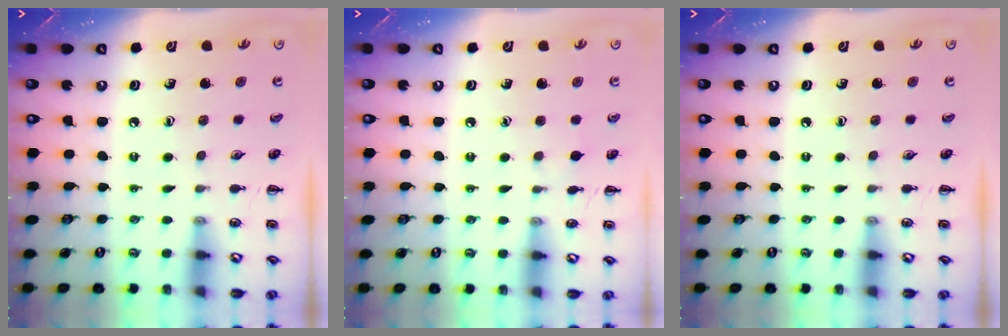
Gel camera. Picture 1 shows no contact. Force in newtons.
{"total": 4.0, "press": 3.8, "slide": 1.4}
{"total": 0.0}